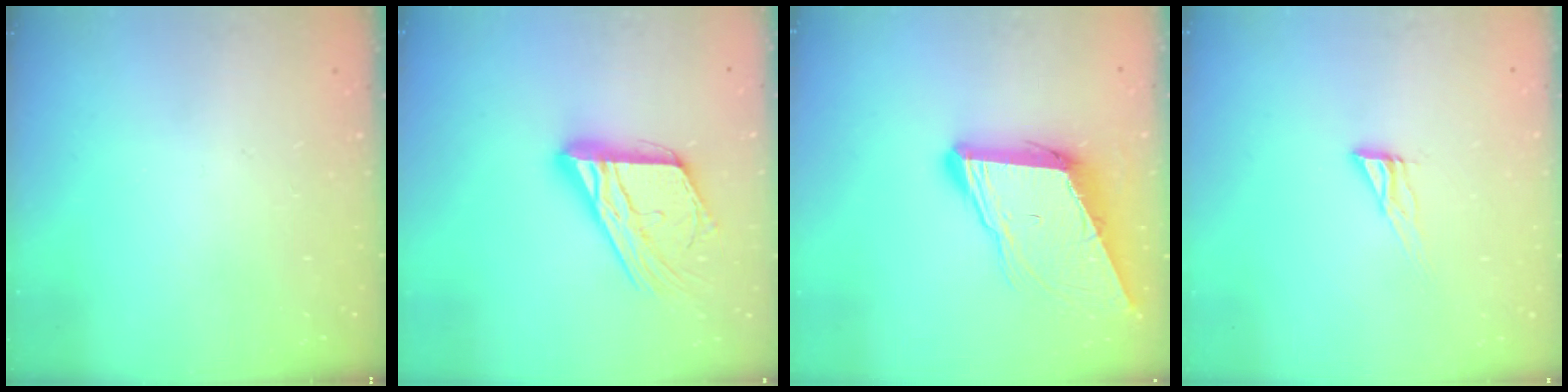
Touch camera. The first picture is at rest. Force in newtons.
{"total": 18.7, "press": 18.6, "slide": 1.8}
{"total": 11.7, "press": 11.1, "slide": 3.5}
{"total": 6.9, "press": 6.8, "slide": 0.5}